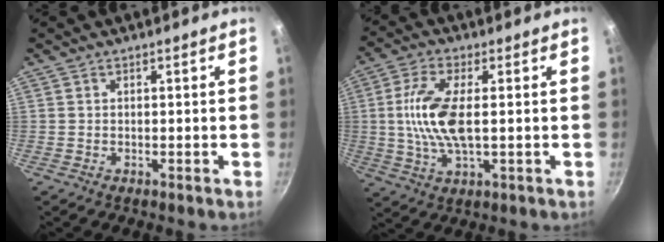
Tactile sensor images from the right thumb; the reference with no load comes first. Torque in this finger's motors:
{"motor_torque": [1.64, 1.93, 1.42, -0.23, 0.19]}